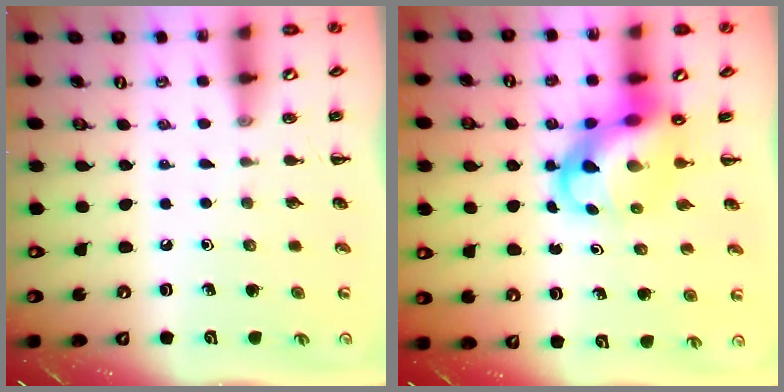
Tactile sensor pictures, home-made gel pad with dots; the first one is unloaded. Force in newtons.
{"total": 8.8, "press": 8.4, "slide": 2.7}